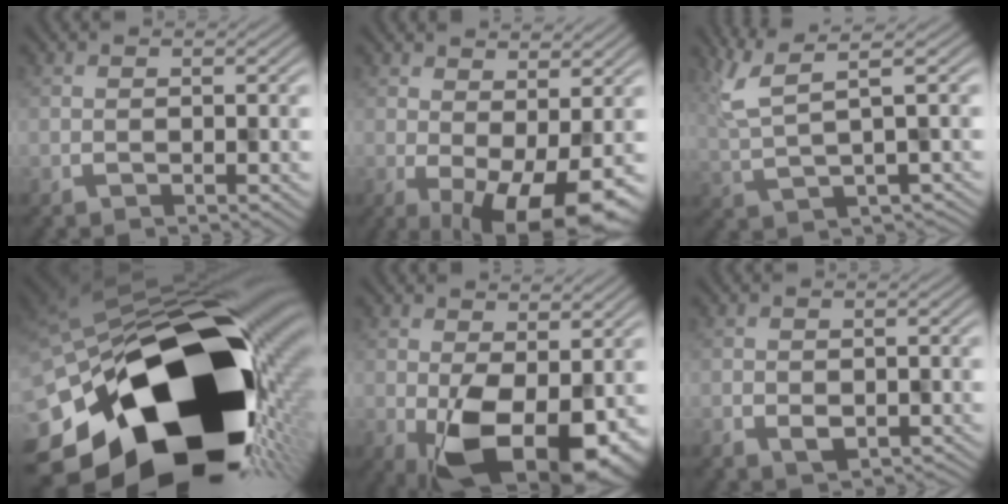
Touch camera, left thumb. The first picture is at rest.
{"total": 8.3, "force": [-2.3, 3.0, 7.4], "torque": [-0.113, -0.028, -0.009]}
{"total": 7.4, "force": [4.7, 2.4, 5.1], "torque": [-0.101, 0.009, 0.093]}
{"total": 21.1, "force": [-6.3, 14.6, 13.9], "torque": [-0.290, -0.083, -0.064]}
{"total": 10.2, "force": [-2.6, 5.7, 8.0], "torque": [-0.152, -0.044, -0.017]}
{"total": 1.8, "force": [-0.9, 1.3, 0.9], "torque": [-0.019, -0.007, -0.002]}